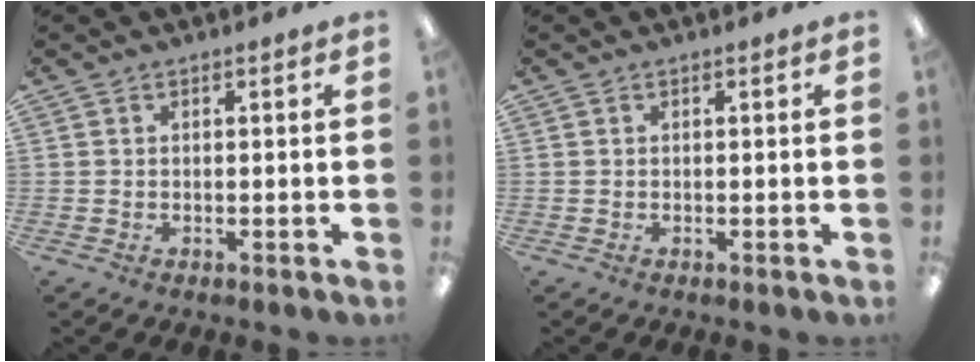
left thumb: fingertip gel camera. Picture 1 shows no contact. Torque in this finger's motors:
{"motor_torque": [-0.01, 0.01, 0.00, 0.00, 0.00]}